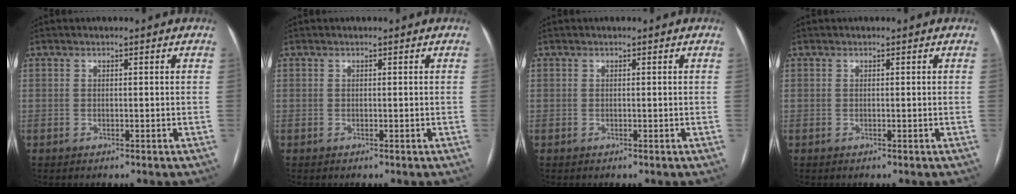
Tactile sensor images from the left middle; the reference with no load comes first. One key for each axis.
{"total": 0.0}
{"total": 0.0}
{"total": 0.0}